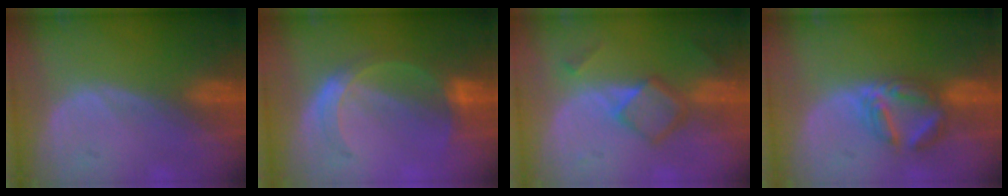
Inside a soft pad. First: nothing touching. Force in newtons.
{"total": 5.6, "press": 5.3, "slide": 1.9}
{"total": 5.8, "press": 5.0, "slide": 2.9}
{"total": 5.8, "press": 5.6, "slide": 1.3}